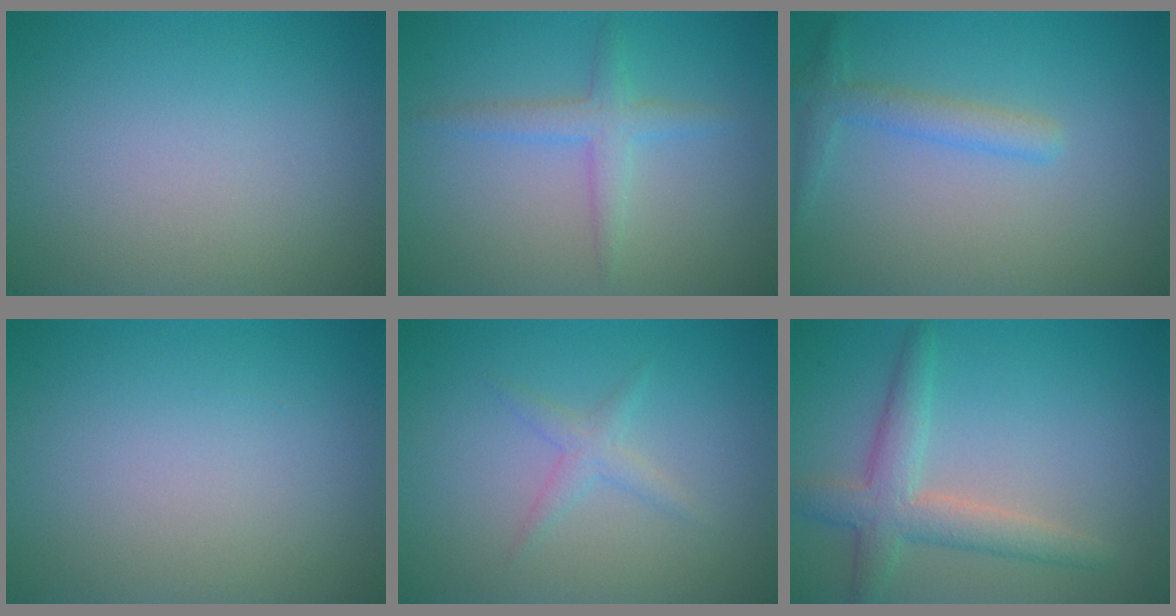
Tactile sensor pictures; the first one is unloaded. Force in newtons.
{"total": 2.3, "press": 2.3, "slide": 0.1}
{"total": 2.2, "press": 2.2, "slide": 0.1}
{"total": 0.0}
{"total": 1.4, "press": 1.4, "slide": 0.1}
{"total": 4.0, "press": 4.0, "slide": 0.3}